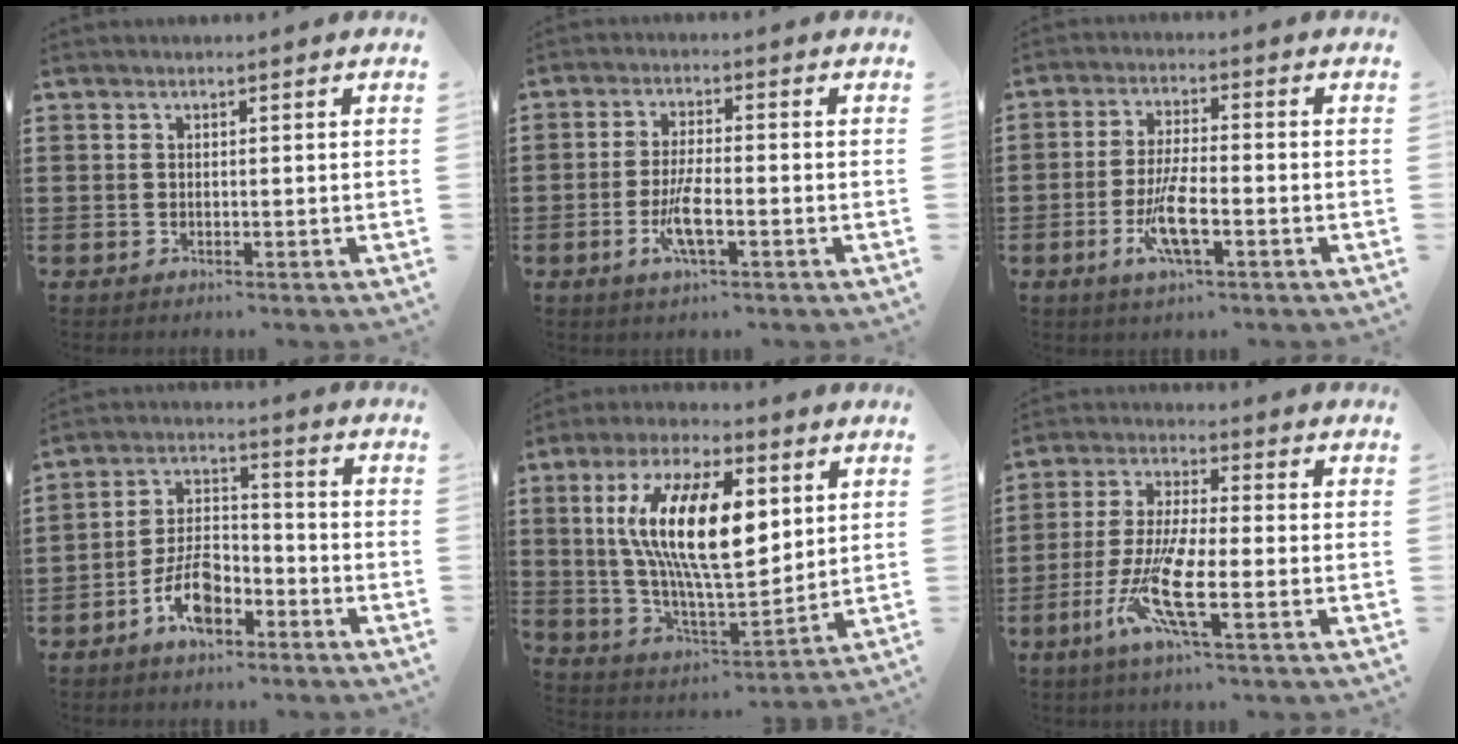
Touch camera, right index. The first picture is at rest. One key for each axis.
{"total": 5.3, "fx": -2.0, "fy": 1.1, "fz": 4.8, "tx": -0.100, "ty": -0.010, "tz": -0.038}
{"total": 7.2, "fx": -2.8, "fy": 1.6, "fz": 6.4, "tx": -0.143, "ty": -0.017, "tz": -0.056}
{"total": 8.1, "fx": -4.6, "fy": 4.1, "fz": 5.2, "tx": -0.110, "ty": 0.014, "tz": -0.085}
{"total": 16.6, "fx": 4.8, "fy": 6.3, "fz": 14.6, "tx": -0.286, "ty": 0.003, "tz": 0.084}
{"total": 10.4, "fx": -4.0, "fy": 2.3, "fz": 9.4, "tx": -0.214, "ty": -0.018, "tz": -0.080}